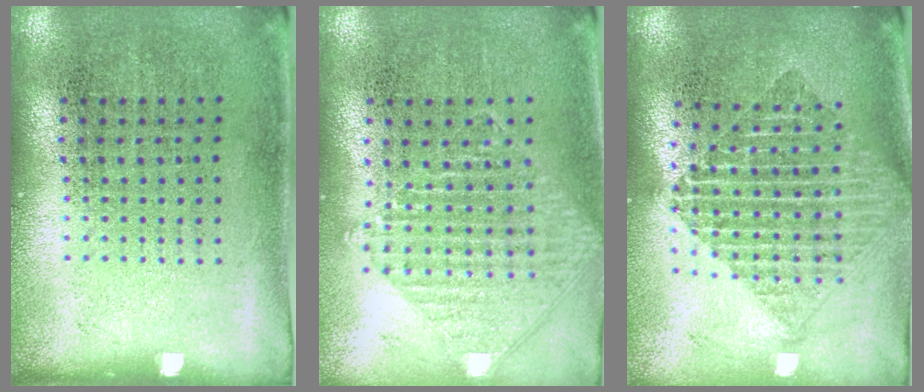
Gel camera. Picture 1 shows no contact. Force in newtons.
{"total": 1.0, "press": 1.0, "slide": 0.1}
{"total": 1.9, "press": 1.6, "slide": 1.0}